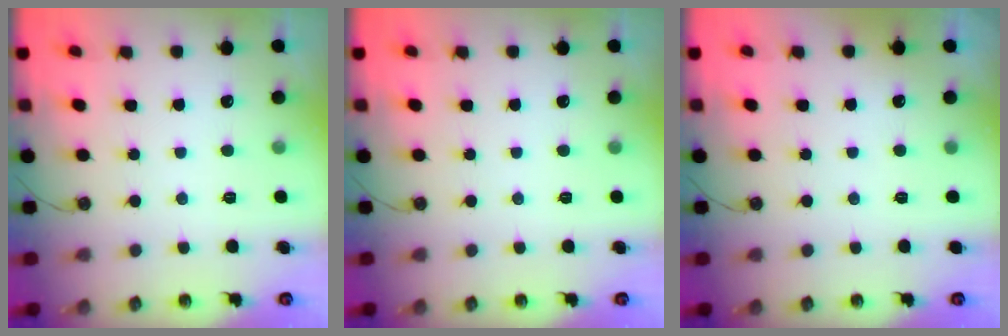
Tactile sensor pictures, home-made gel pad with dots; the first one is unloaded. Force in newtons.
{"total": 0.0}
{"total": 1.1, "press": 0.6, "slide": 0.9}